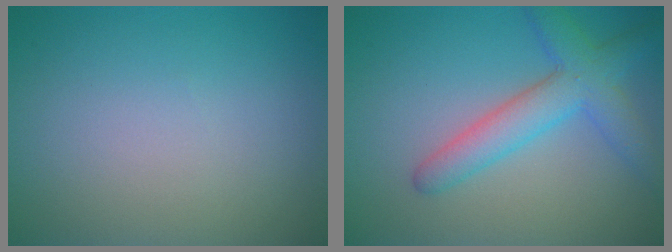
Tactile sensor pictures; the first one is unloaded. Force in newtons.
{"total": 4.5, "press": 4.5, "slide": 0.2}